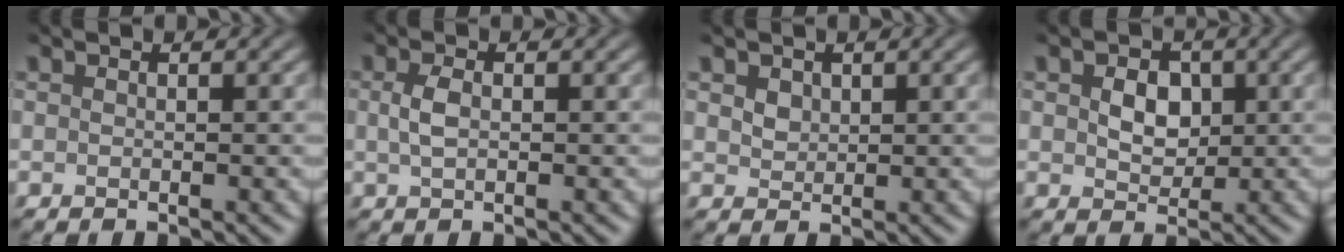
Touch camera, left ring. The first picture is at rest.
{"total": 1.7, "force": [0.1, 0.8, 1.5], "torque": [-0.037, 0.002, 0.000]}
{"total": 1.4, "force": [0.7, 1.1, 0.6], "torque": [-0.015, 0.001, 0.012]}
{"total": 3.0, "force": [0.5, 2.3, 1.9], "torque": [-0.037, -0.002, 0.006]}